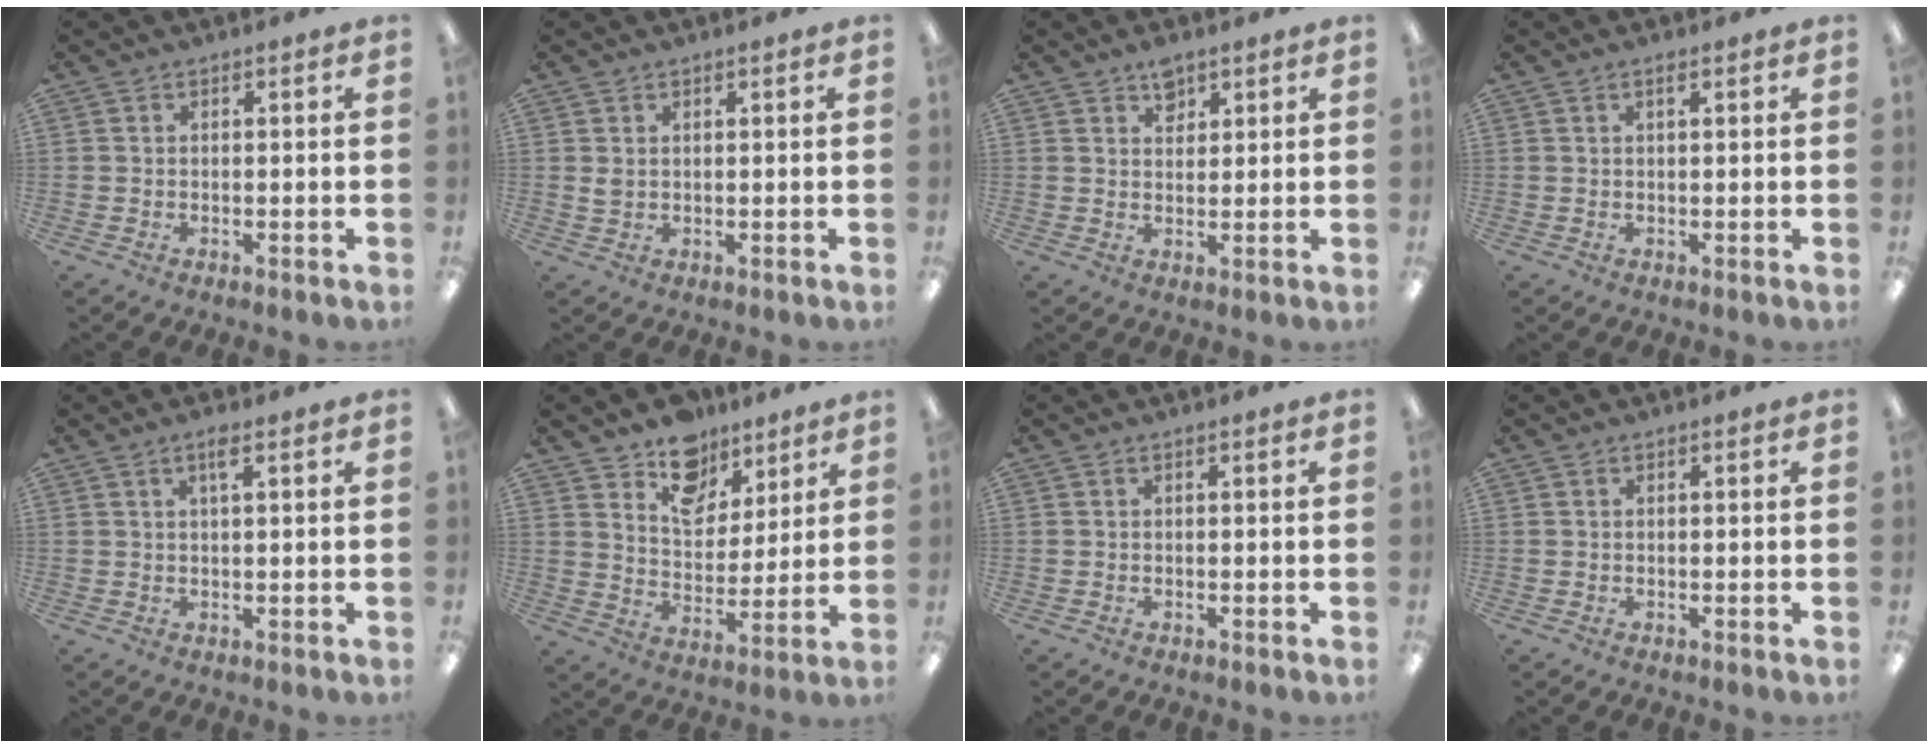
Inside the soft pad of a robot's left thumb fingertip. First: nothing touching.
{"total": 1.8, "force": [0.9, 1.3, 0.8], "torque": [-0.018, 0.004, 0.015]}
{"total": 4.0, "force": [2.8, 2.4, 1.6], "torque": [-0.012, -0.011, 0.047]}
{"total": 1.1, "force": [0.8, 0.3, 0.8], "torque": [-0.016, 0.002, 0.013]}
{"total": 2.6, "force": [1.5, 0.6, 2.1], "torque": [-0.038, 0.003, 0.023]}
{"total": 11.8, "force": [8.9, 7.2, 2.8], "torque": [-0.042, -0.058, 0.167]}
{"total": 0.0}
{"total": 0.0}